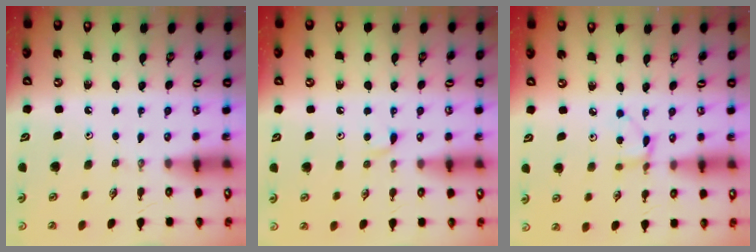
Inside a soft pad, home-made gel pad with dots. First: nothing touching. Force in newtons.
{"total": 3.8, "press": 3.8, "slide": 0.6}
{"total": 3.3, "press": 3.3, "slide": 0.4}